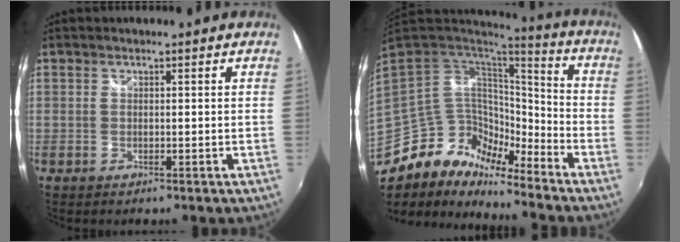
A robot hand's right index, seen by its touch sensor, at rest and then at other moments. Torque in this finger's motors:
{"motor_torque": [0.85, -0.99, 0.06, 0.01]}